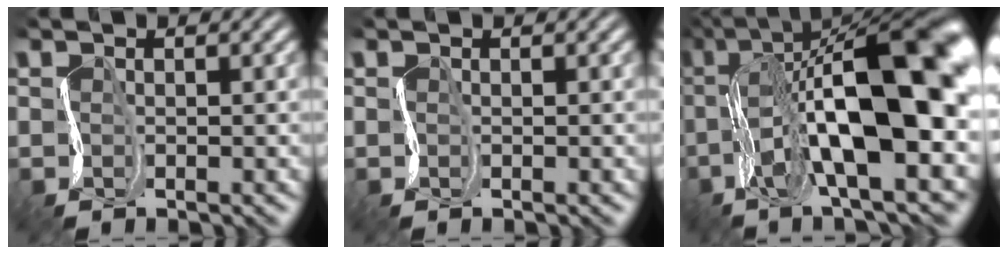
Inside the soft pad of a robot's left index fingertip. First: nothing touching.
{"total": 0.0}
{"total": 17.9, "force": [-0.3, 6.8, 16.6], "torque": [-0.261, 0.021, -0.010]}